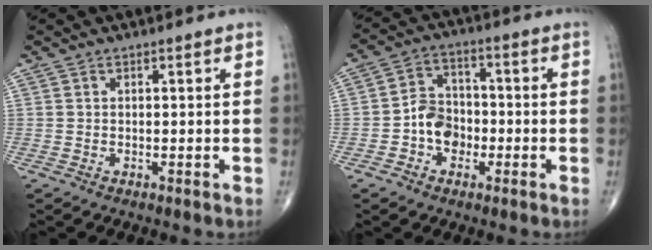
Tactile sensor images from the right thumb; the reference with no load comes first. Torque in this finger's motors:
{"motor_torque": [1.07, 0.95, 0.33, -0.41, 0.07]}